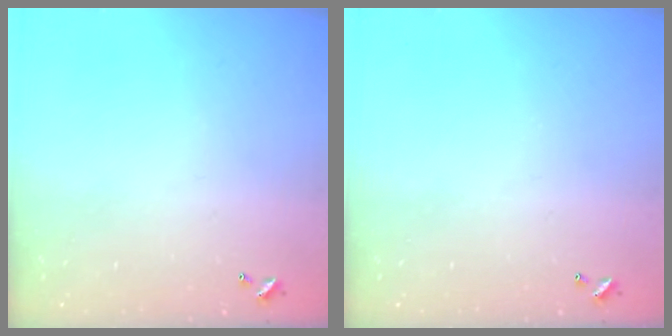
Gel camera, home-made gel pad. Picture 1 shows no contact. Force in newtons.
{"total": 0.0}